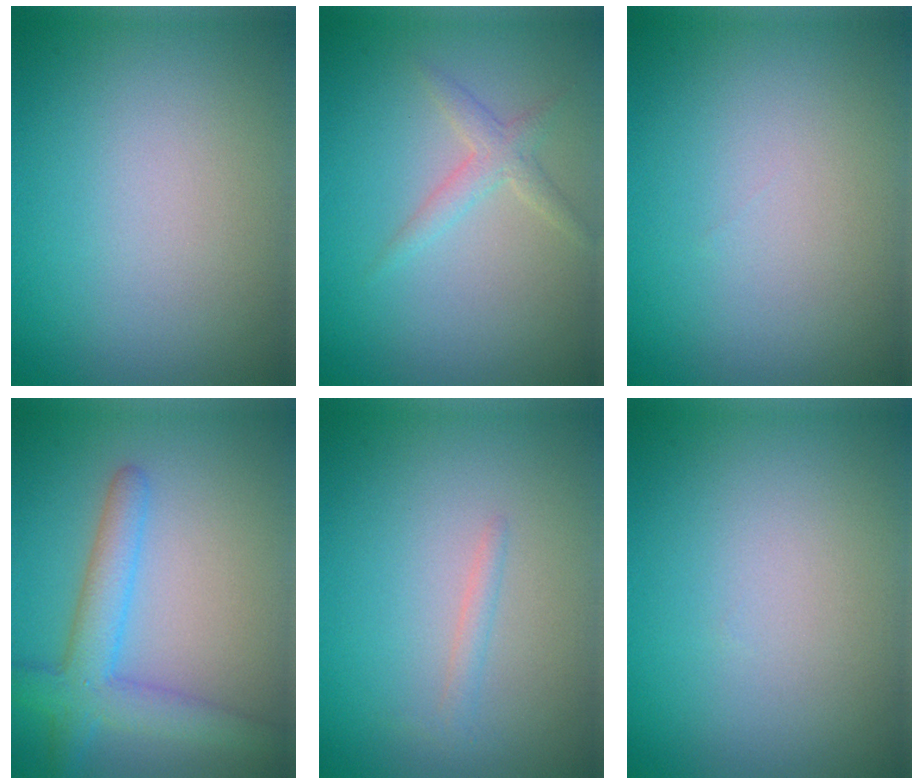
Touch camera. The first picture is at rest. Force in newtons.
{"total": 1.7, "press": 1.7, "slide": 0.1}
{"total": 0.0}
{"total": 4.4, "press": 4.4, "slide": 0.2}
{"total": 1.0, "press": 1.0, "slide": 0.0}
{"total": 0.0}